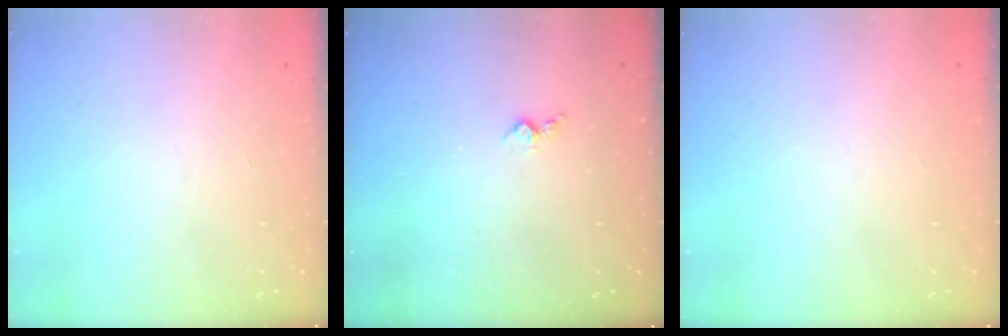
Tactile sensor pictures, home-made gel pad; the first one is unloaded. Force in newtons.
{"total": 3.4, "press": 3.4, "slide": 0.4}
{"total": 0.0}